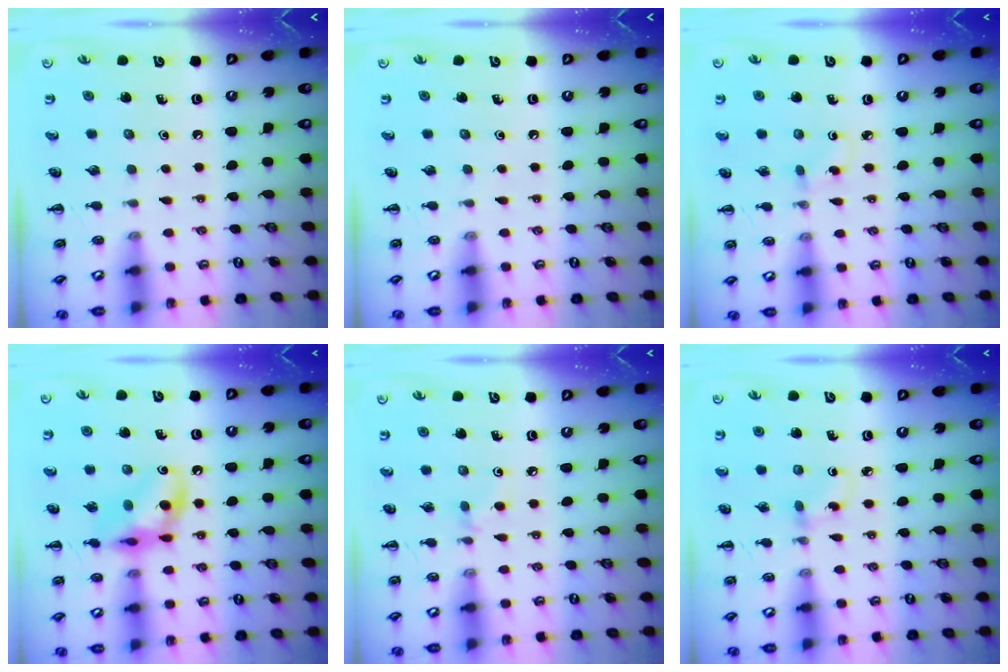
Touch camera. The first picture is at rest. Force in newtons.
{"total": 0.0}
{"total": 1.9, "press": 1.7, "slide": 0.9}
{"total": 12.5, "press": 12.4, "slide": 1.8}
{"total": 2.8, "press": 2.6, "slide": 1.0}
{"total": 2.2, "press": 2.0, "slide": 0.9}